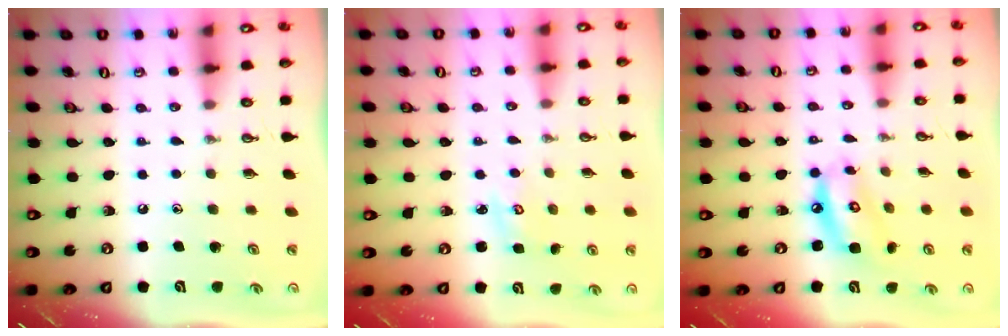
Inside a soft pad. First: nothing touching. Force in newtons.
{"total": 2.3, "press": 2.3, "slide": 0.2}
{"total": 9.7, "press": 9.7, "slide": 0.8}